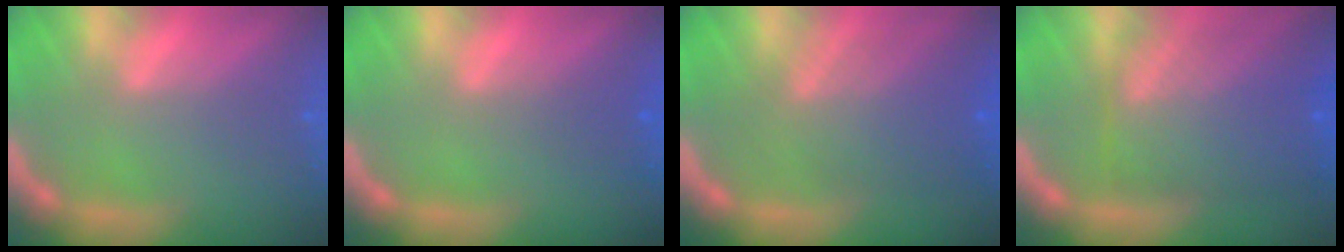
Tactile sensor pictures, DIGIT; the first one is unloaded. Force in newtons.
{"total": 1.4}
{"total": 6.6}
{"total": 8.6}